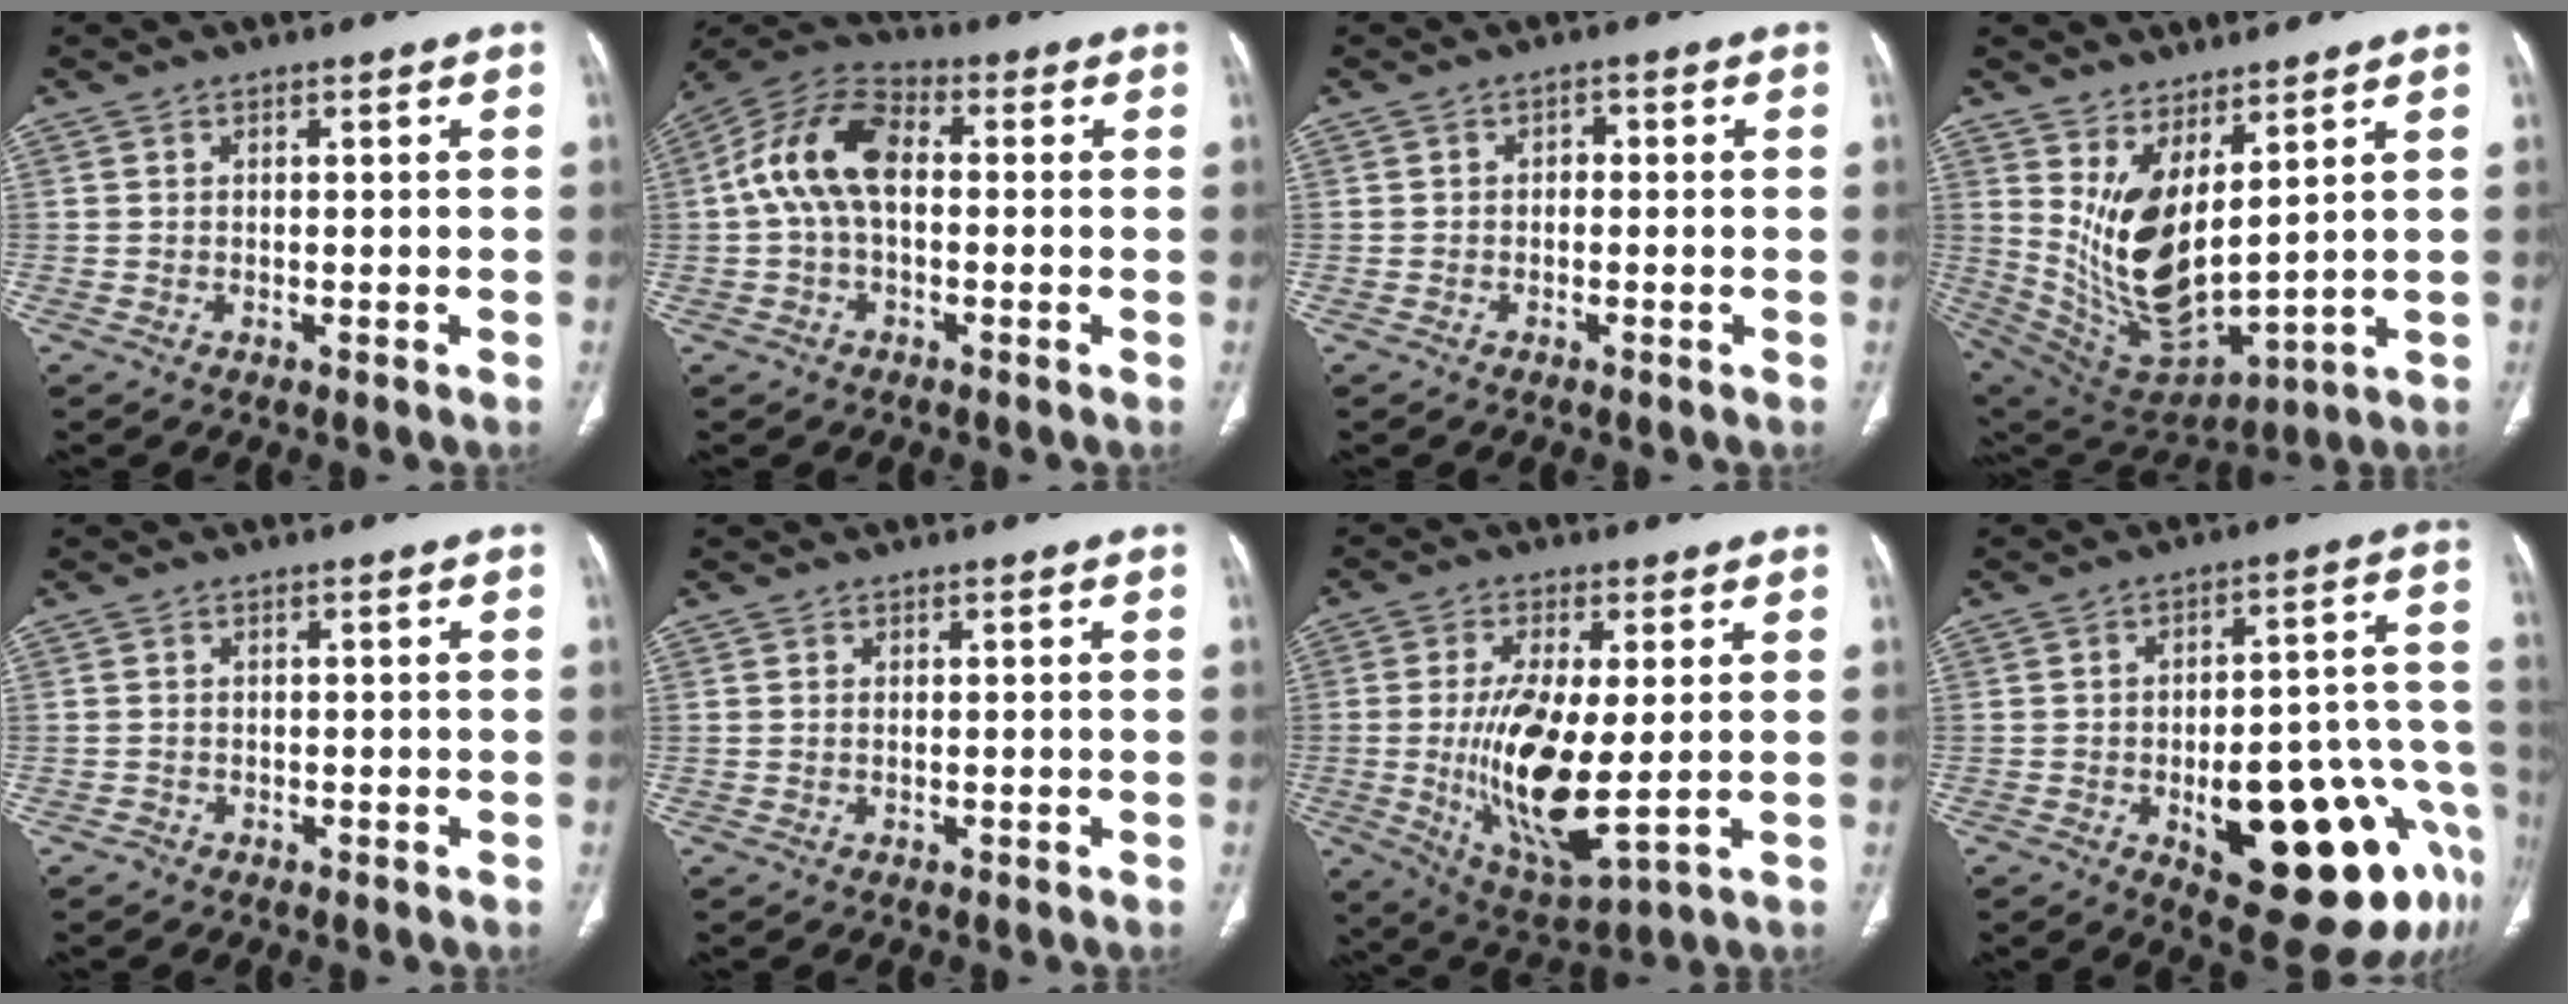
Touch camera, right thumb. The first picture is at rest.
{"total": 12.1, "force": [0.6, 7.2, 9.7], "torque": [-0.187, 0.034, -0.001]}
{"total": 1.4, "force": [-0.3, 1.1, 0.8], "torque": [-0.005, 0.006, -0.010]}
{"total": 14.1, "force": [5.3, 5.9, 11.6], "torque": [-0.216, -0.053, 0.133]}
{"total": 0.8, "force": [-0.5, 0.6, -0.1], "torque": [-0.002, 0.003, -0.013]}
{"total": 0.0}
{"total": 15.9, "force": [-1.0, 5.5, 14.8], "torque": [-0.280, -0.026, -0.004]}
{"total": 24.4, "force": [-9.4, 9.5, 20.4], "torque": [-0.202, 0.049, -0.106]}